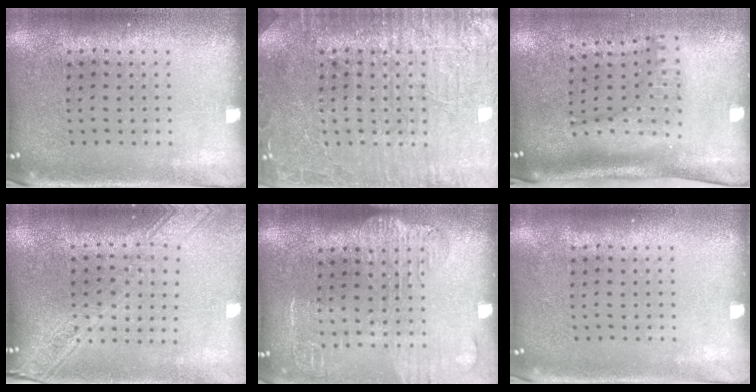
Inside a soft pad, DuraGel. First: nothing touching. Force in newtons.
{"total": 4.3, "press": 4.3, "slide": 0.6}
{"total": 1.6, "press": 1.3, "slide": 0.9}
{"total": 2.2, "press": 1.9, "slide": 1.2}
{"total": 1.8, "press": 1.5, "slide": 0.9}
{"total": 0.0}